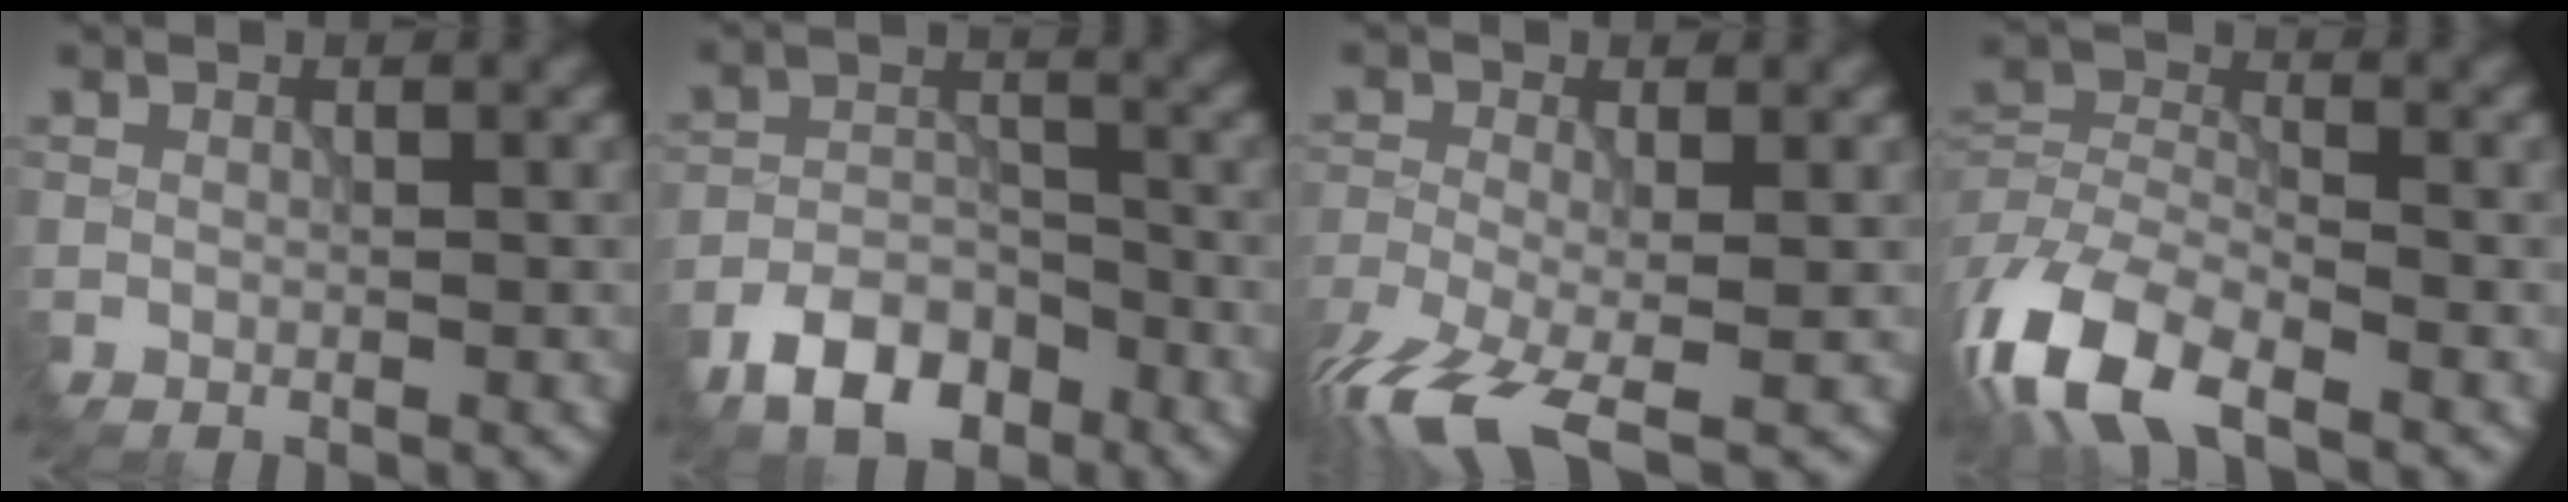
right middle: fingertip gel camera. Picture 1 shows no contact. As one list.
[{"total": 5.3, "force": [-4.3, 2.3, 2.0], "torque": [-0.019, -0.002, -0.082]}, {"total": 7.8, "force": [-5.1, 2.4, 5.4], "torque": [-0.116, -0.027, -0.101]}, {"total": 9.2, "force": [-6.1, 4.2, 5.5], "torque": [-0.109, -0.012, -0.129]}]